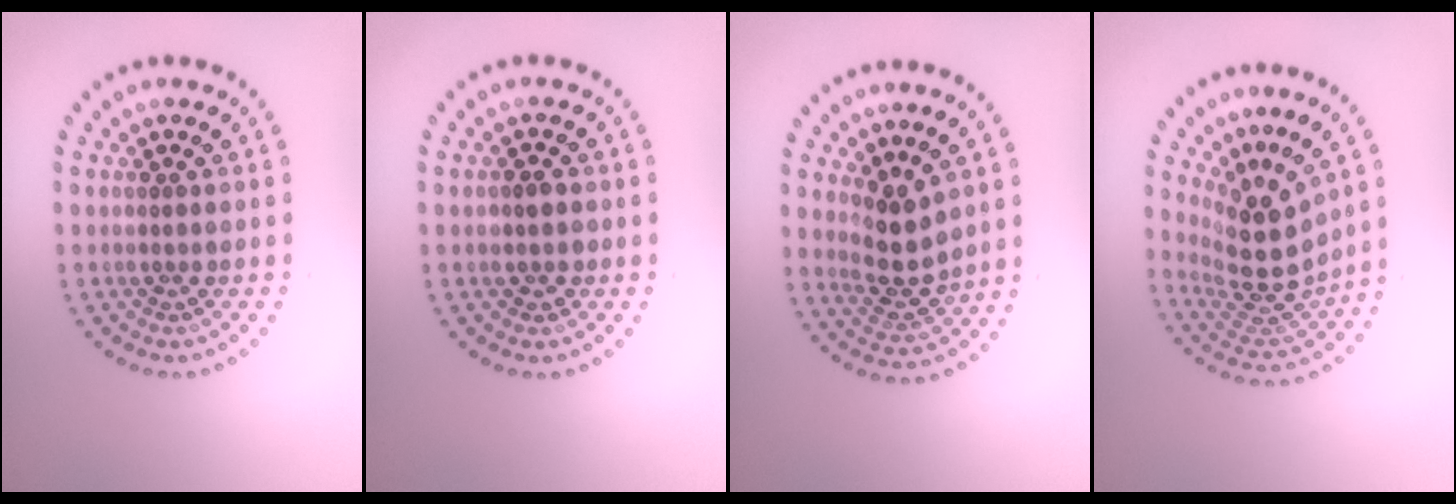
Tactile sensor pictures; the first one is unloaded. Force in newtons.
{"total": 1.5, "press": 1.4, "slide": 0.2}
{"total": 3.3, "press": 2.9, "slide": 1.6}
{"total": 4.8, "press": 3.9, "slide": 2.8}